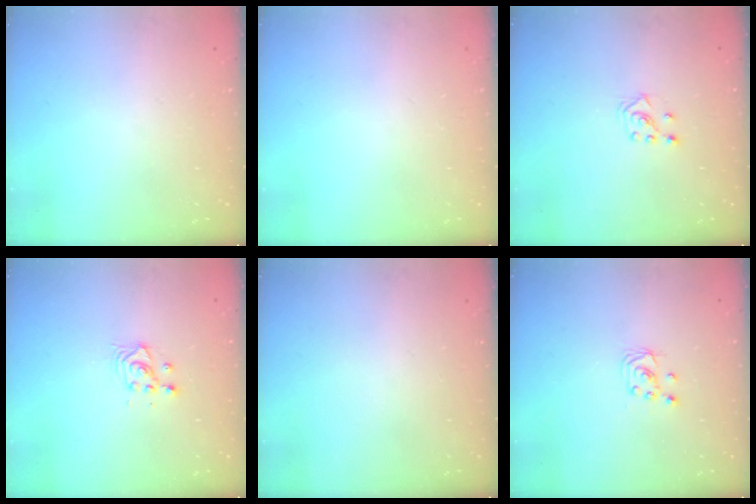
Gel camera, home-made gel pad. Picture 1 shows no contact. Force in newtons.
{"total": 0.0}
{"total": 3.5, "press": 3.4, "slide": 0.9}
{"total": 3.6, "press": 3.6, "slide": 0.3}
{"total": 0.0}
{"total": 2.4, "press": 2.4, "slide": 0.2}